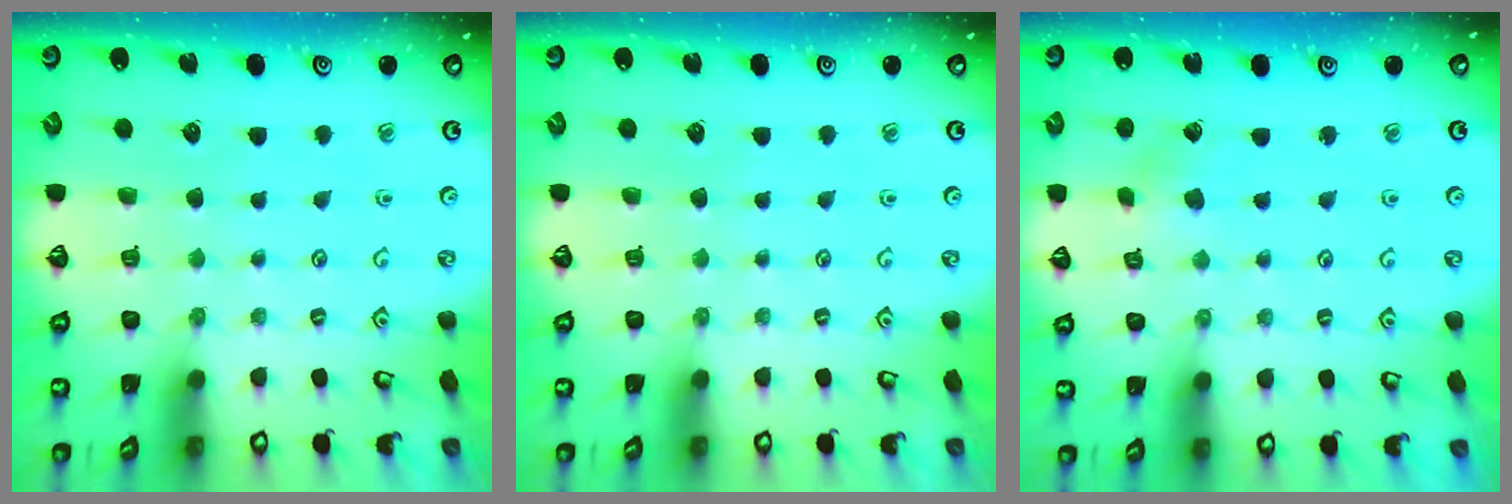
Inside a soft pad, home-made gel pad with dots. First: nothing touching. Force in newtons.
{"total": 0.0}
{"total": 2.6, "press": 2.6, "slide": 0.4}